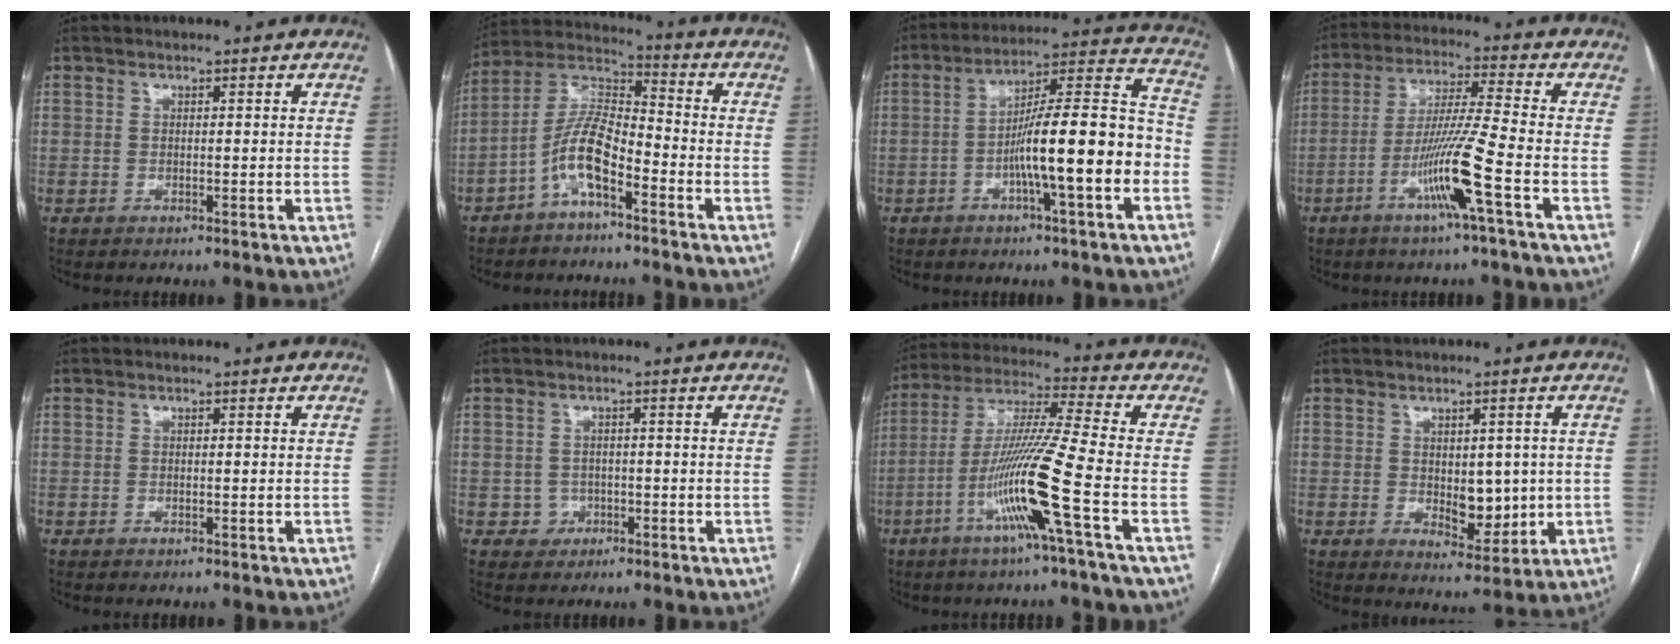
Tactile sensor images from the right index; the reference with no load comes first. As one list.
[{"total": 9.3, "force": [-4.6, 2.6, 7.6], "torque": [-0.166, 0.021, -0.093]}, {"total": 15.3, "force": [-4.3, 0.9, 14.6], "torque": [-0.226, 0.021, -0.072]}, {"total": 10.9, "force": [-4.6, -1.4, 9.8], "torque": [-0.191, -0.008, -0.092]}, {"total": 0.0}, {"total": 2.5, "force": [-0.8, 2.3, 0.0], "torque": [0.013, 0.011, -0.010]}, {"total": 14.3, "force": [-5.4, -1.9, 13.0], "torque": [-0.258, -0.010, -0.109]}, {"total": 6.1, "force": [0.0, 3.3, 5.1], "torque": [-0.065, -0.002, 0.013]}]